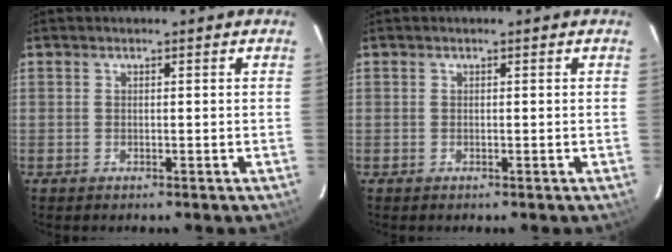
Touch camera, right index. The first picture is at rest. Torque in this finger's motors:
{"motor_torque": [0.00, 0.00, 0.00, 0.00]}